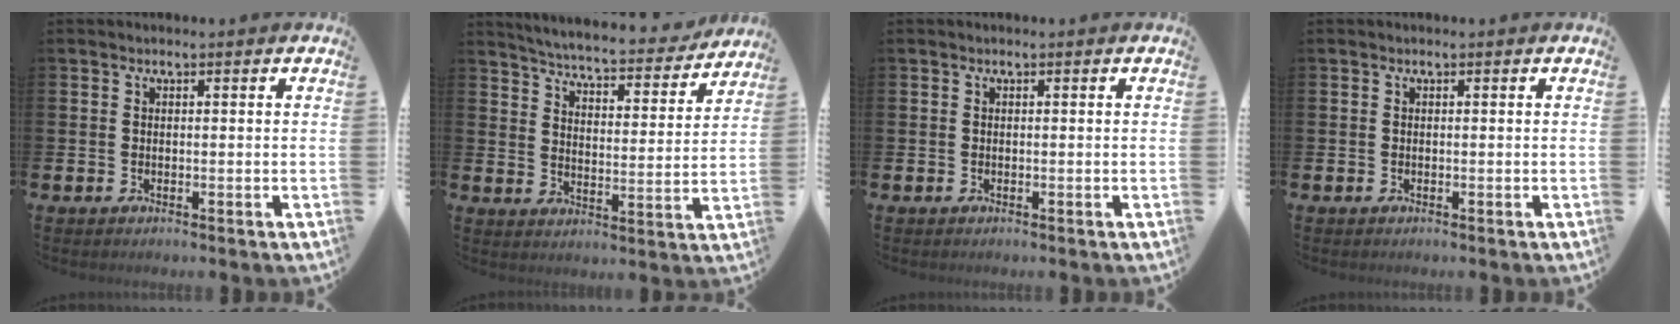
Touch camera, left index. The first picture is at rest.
{"total": 5.4, "force": [5.3, 0.5, 1.3], "torque": [-0.042, -0.046, 0.084]}
{"total": 0.0}
{"total": 0.0}